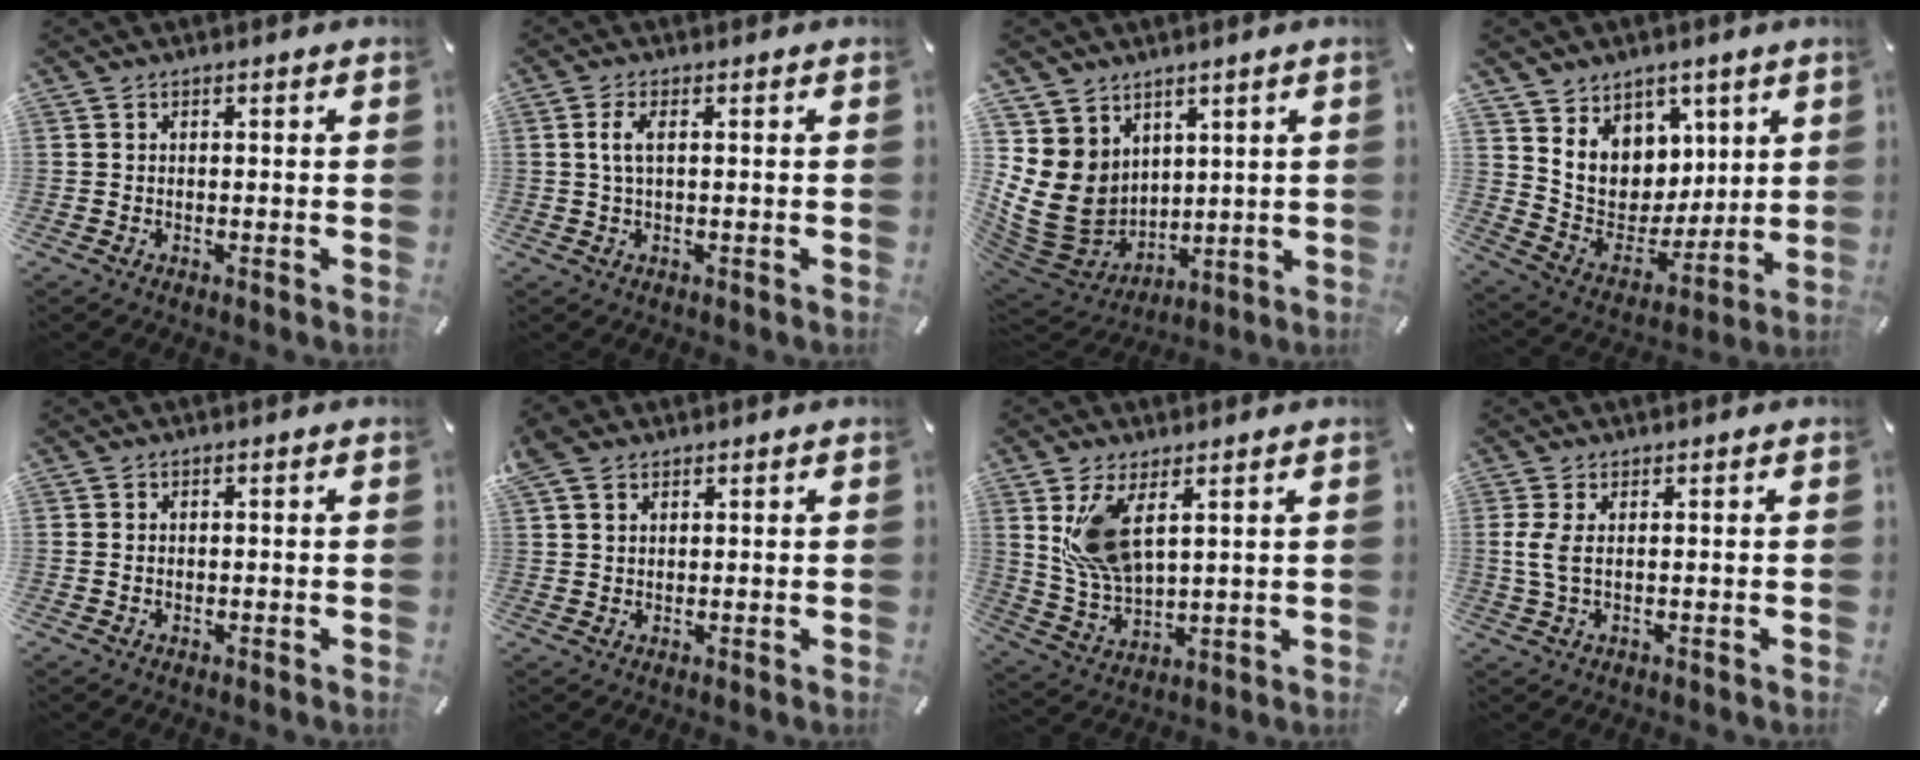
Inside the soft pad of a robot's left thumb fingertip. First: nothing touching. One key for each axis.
{"total": 3.5, "fx": 0.6, "fy": 1.2, "fz": 3.3, "tx": -0.073, "ty": 0.001, "tz": 0.006}
{"total": 14.6, "fx": 1.6, "fy": 13.3, "fz": 5.9, "tx": -0.132, "ty": -0.025, "tz": 0.038}
{"total": 11.5, "fx": 4.8, "fy": 10.2, "fz": 2.6, "tx": -0.055, "ty": -0.048, "tz": 0.105}
{"total": 0.9, "fx": -0.2, "fy": 0.7, "fz": 0.6, "tx": -0.012, "ty": 0.003, "tz": -0.004}
{"total": 5.6, "fx": 2.4, "fy": 4.1, "fz": 3.0, "tx": -0.078, "ty": 0.005, "tz": 0.046}
{"total": 11.0, "fx": 4.7, "fy": 5.3, "fz": 8.4, "tx": -0.190, "ty": -0.013, "tz": 0.082}
{"total": 4.1, "fx": 0.6, "fy": 1.4, "fz": 3.8, "tx": -0.087, "ty": -0.002, "tz": 0.007}